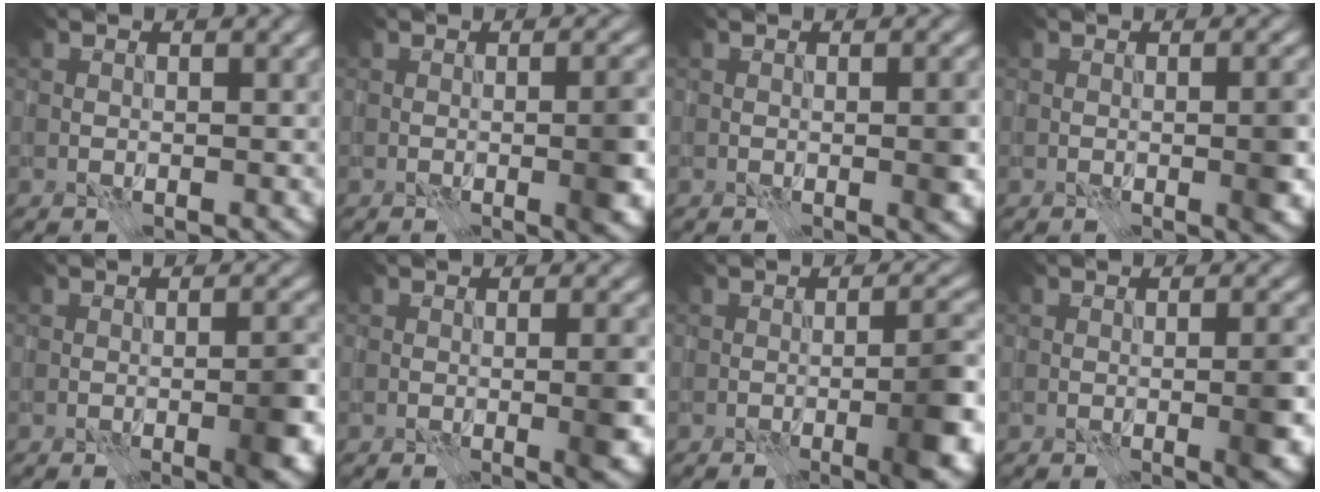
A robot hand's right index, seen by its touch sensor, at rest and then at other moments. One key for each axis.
{"total": 3.8, "fx": -0.6, "fy": 0.8, "fz": 3.6, "tx": -0.048, "ty": 0.002, "tz": -0.011}
{"total": 2.0, "fx": -0.3, "fy": 0.3, "fz": 2.0, "tx": -0.028, "ty": 0.001, "tz": -0.005}
{"total": 2.8, "fx": -0.4, "fy": 0.5, "fz": 2.8, "tx": -0.039, "ty": 0.001, "tz": -0.009}
{"total": 4.3, "fx": -1.3, "fy": 0.9, "fz": 4.0, "tx": -0.055, "ty": 0.003, "tz": -0.022}
{"total": 3.4, "fx": -0.5, "fy": 0.7, "fz": 3.3, "tx": -0.044, "ty": 0.001, "tz": -0.009}
{"total": 6.5, "fx": -2.2, "fy": 1.7, "fz": 5.9, "tx": -0.074, "ty": 0.011, "tz": -0.036}
{"total": 3.4, "fx": -0.6, "fy": 0.7, "fz": 3.3, "tx": -0.044, "ty": 0.002, "tz": -0.013}